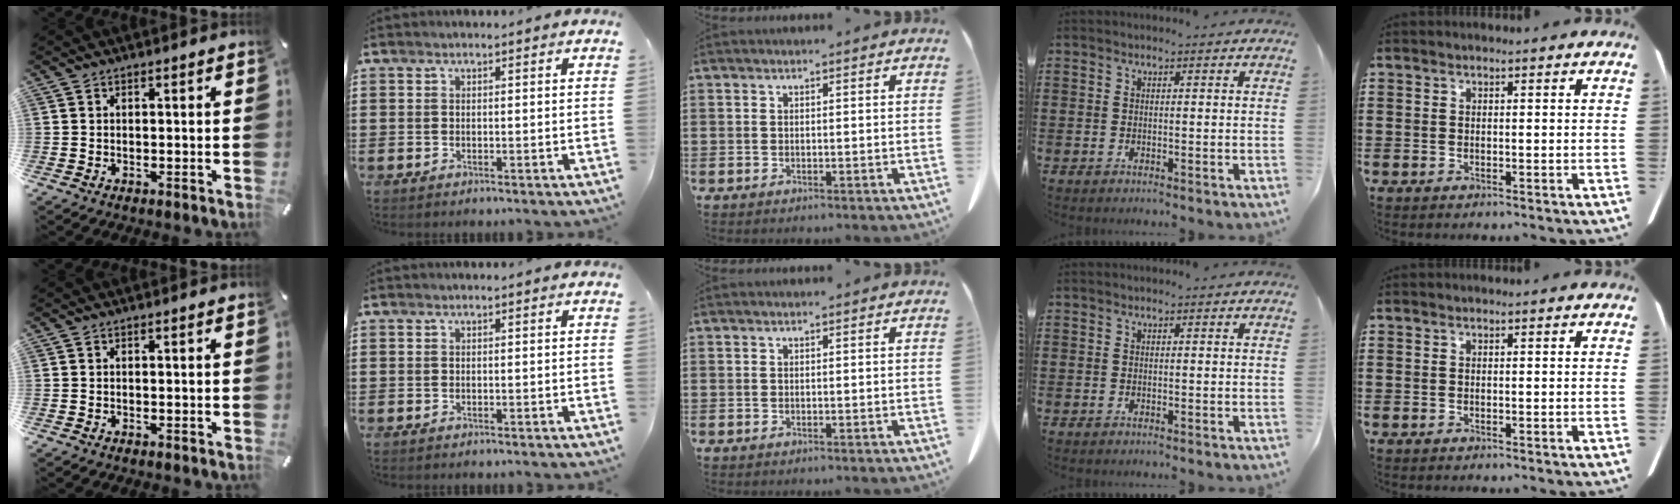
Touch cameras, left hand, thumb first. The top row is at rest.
{}